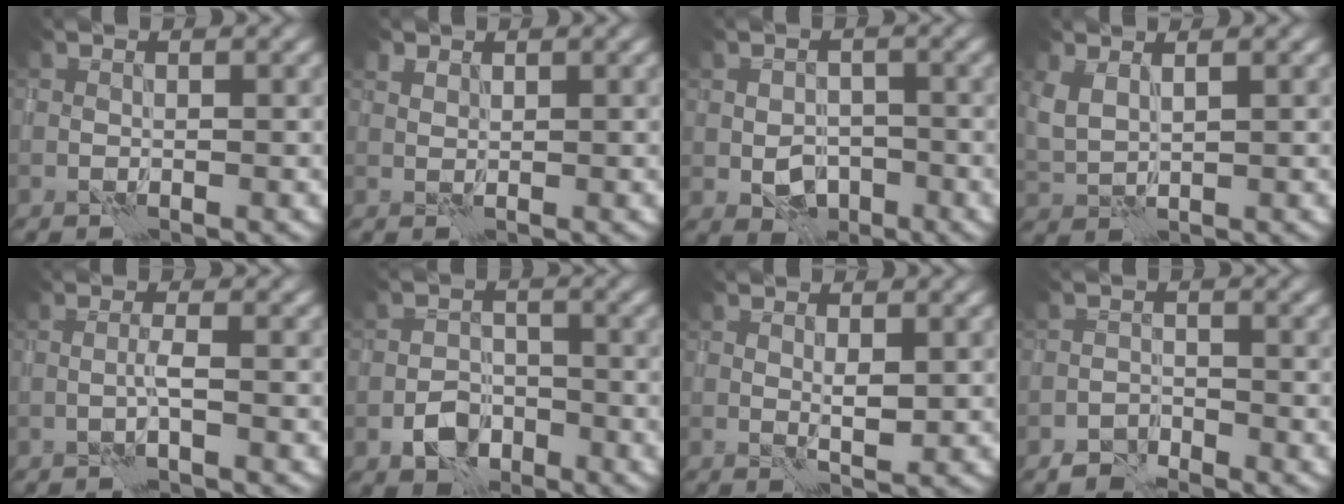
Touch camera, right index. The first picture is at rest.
{"total": 1.1, "force": [1.0, 0.6, 0.0], "torque": [0.001, 0.001, 0.017]}
{"total": 2.9, "force": [-1.0, 2.2, 1.7], "torque": [-0.023, -0.003, -0.015]}
{"total": 2.4, "force": [1.5, 1.2, 1.4], "torque": [-0.039, -0.001, 0.035]}
{"total": 0.9, "force": [-0.3, -0.2, 0.8], "torque": [-0.013, 0.006, -0.010]}
{"total": 2.9, "force": [-1.6, 2.1, 1.2], "torque": [-0.011, 0.002, -0.033]}
{"total": 1.3, "force": [0.5, 0.4, 1.2], "torque": [-0.019, -0.002, 0.011]}
{"total": 1.8, "force": [-1.7, 0.6, -0.1], "torque": [0.008, 0.003, -0.039]}